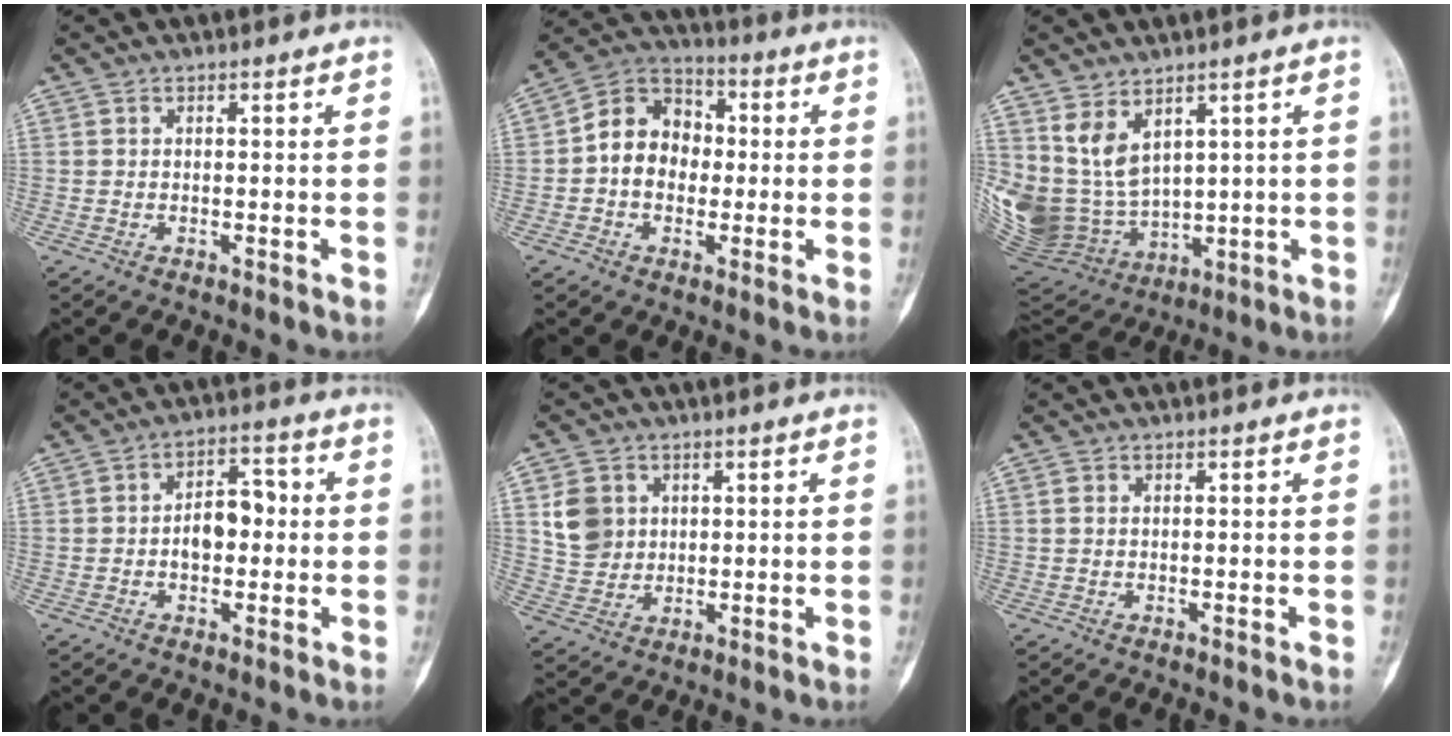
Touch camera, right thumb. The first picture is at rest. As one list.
[{"total": 11.5, "force": [-0.3, 9.2, 6.8], "torque": [-0.081, 0.034, -0.017]}, {"total": 16.2, "force": [5.8, 11.2, 10.1], "torque": [-0.197, -0.033, 0.156]}, {"total": 7.3, "force": [-0.4, 4.7, 5.6], "torque": [-0.061, 0.023, -0.012]}, {"total": 7.2, "force": [2.1, 6.1, 3.1], "torque": [-0.037, -0.006, 0.049]}, {"total": 0.9, "force": [0.2, 0.7, 0.5], "torque": [-0.010, 0.002, 0.004]}]